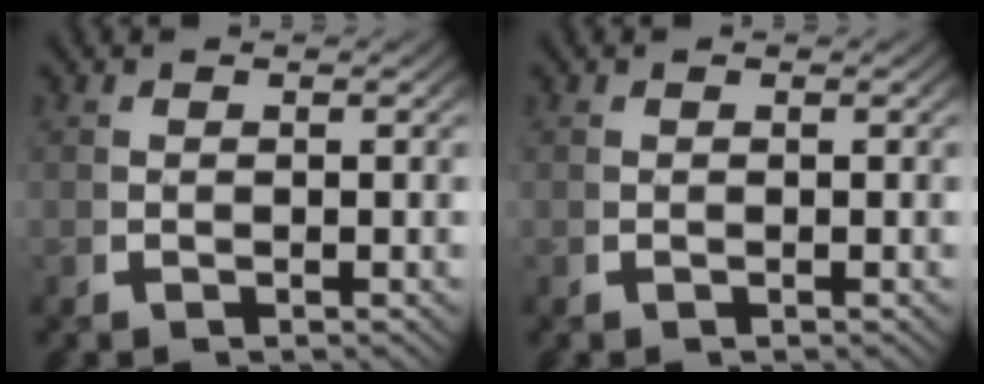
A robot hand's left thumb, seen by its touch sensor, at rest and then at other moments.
{"total": 0.0}